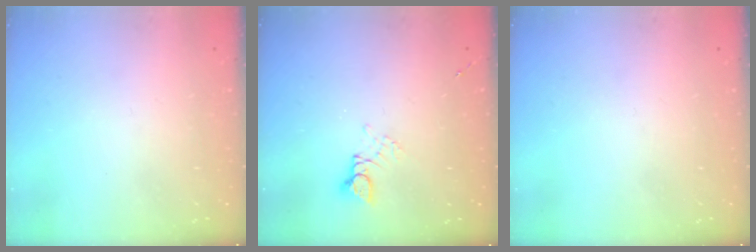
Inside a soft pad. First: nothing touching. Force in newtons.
{"total": 2.7, "press": 2.7, "slide": 0.2}
{"total": 0.0}